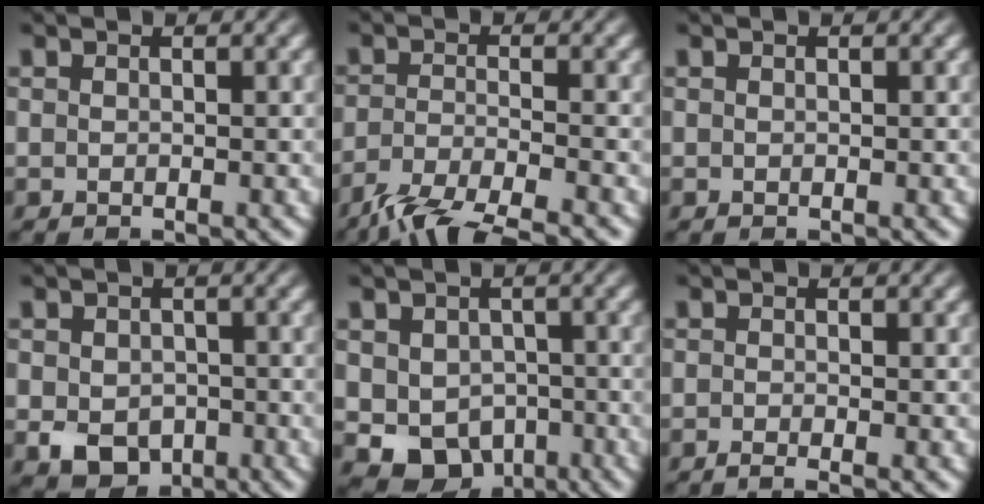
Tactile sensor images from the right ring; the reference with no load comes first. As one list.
[{"total": 5.9, "force": [-4.4, 2.0, 3.4], "torque": [-0.071, -0.028, -0.054]}, {"total": 0.0}, {"total": 4.7, "force": [-1.9, 3.8, 2.0], "torque": [-0.045, -0.037, -0.015]}, {"total": 10.4, "force": [-4.3, 8.8, 3.6], "torque": [-0.094, -0.062, -0.053]}, {"total": 1.7, "force": [-1.5, 0.3, 0.6], "torque": [-0.009, -0.003, -0.026]}]